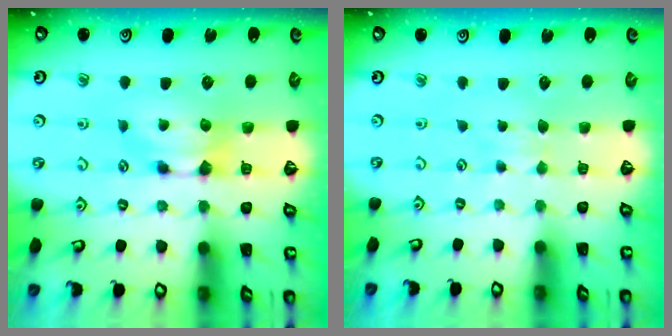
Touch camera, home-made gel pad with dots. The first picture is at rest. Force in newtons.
{"total": 2.6, "press": 2.6, "slide": 0.4}